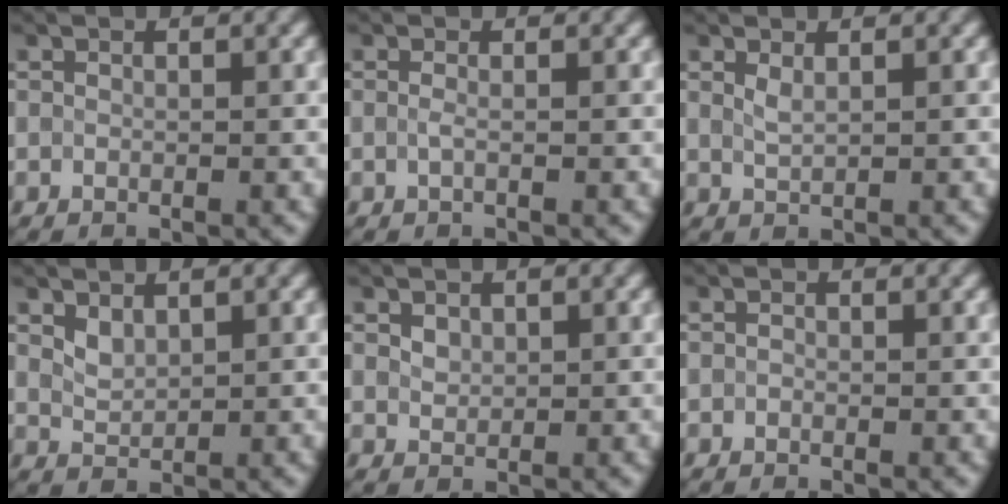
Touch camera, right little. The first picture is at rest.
{"total": 0.6, "force": [-0.1, 0.0, 0.6], "torque": [-0.020, 0.001, -0.004]}
{"total": 1.1, "force": [0.7, 0.3, 0.8], "torque": [-0.023, 0.003, 0.017]}
{"total": 1.4, "force": [1.0, 0.7, 0.7], "torque": [-0.017, 0.001, 0.027]}
{"total": 1.1, "force": [0.6, 0.7, 0.4], "torque": [-0.011, 0.002, 0.014]}
{"total": 0.0}